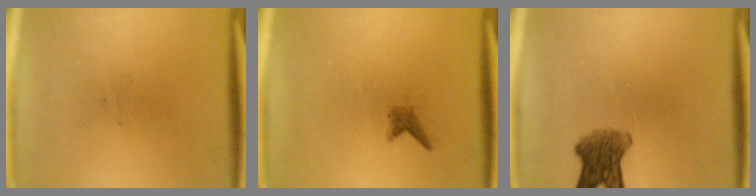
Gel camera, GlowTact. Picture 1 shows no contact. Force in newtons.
{"total": 1.0}
{"total": 5.8}